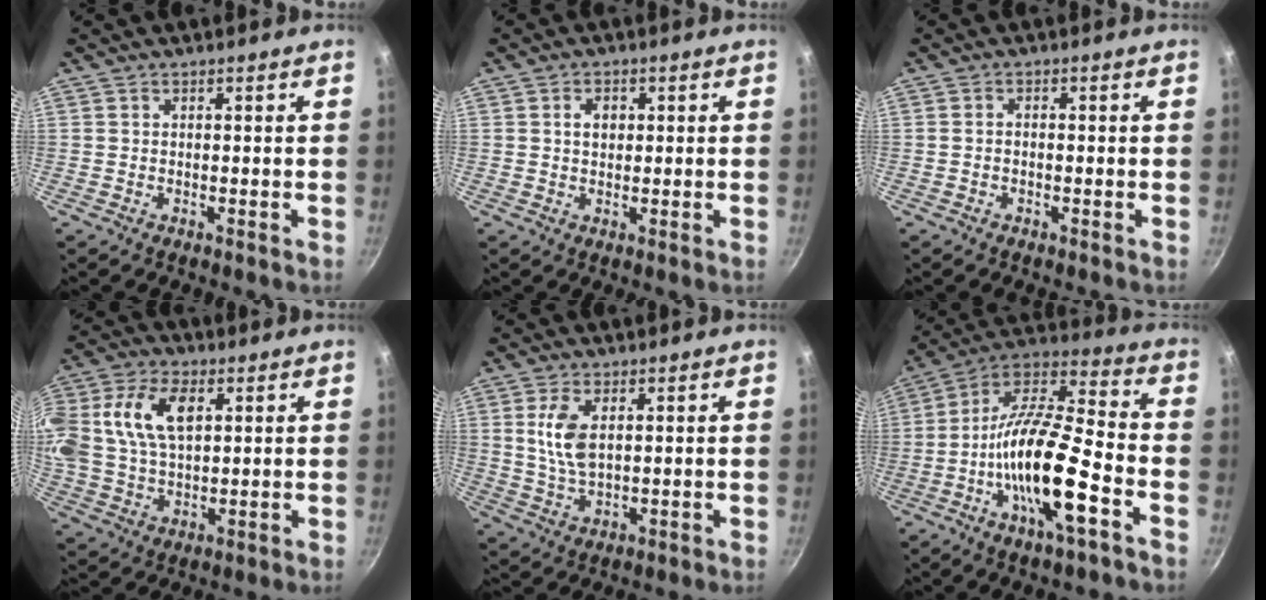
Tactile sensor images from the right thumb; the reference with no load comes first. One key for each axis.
{"total": 2.9, "fx": 0.6, "fy": 2.2, "fz": 1.8, "tx": -0.015, "ty": 0.002, "tz": 0.009}
{"total": 1.0, "fx": -0.5, "fy": 0.6, "fz": 0.7, "tx": -0.016, "ty": 0.011, "tz": -0.009}
{"total": 17.9, "fx": 4.9, "fy": 11.4, "fz": 12.9, "tx": -0.276, "ty": 0.022, "tz": 0.086}
{"total": 7.1, "fx": 1.7, "fy": 3.6, "fz": 5.9, "tx": -0.115, "ty": -0.009, "tz": 0.036}
{"total": 19.7, "fx": -7.0, "fy": 5.6, "fz": 17.6, "tx": -0.310, "ty": 0.040, "tz": -0.143}